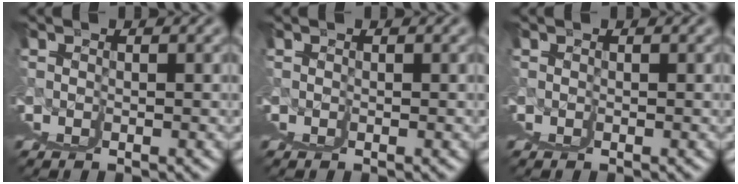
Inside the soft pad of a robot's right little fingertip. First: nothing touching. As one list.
[{"total": 0.0}, {"total": 0.0}]